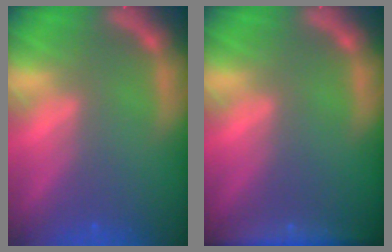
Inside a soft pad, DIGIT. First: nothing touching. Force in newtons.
{"total": 5.0}